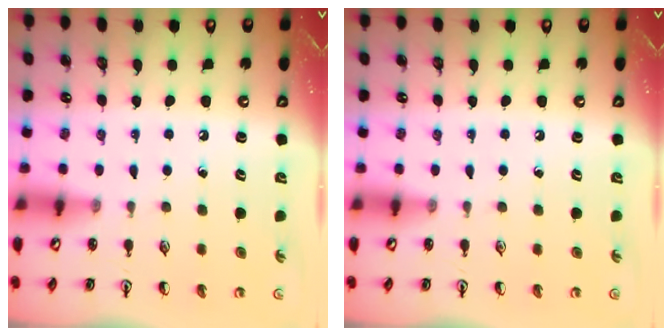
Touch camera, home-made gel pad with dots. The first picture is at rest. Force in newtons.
{"total": 0.0}